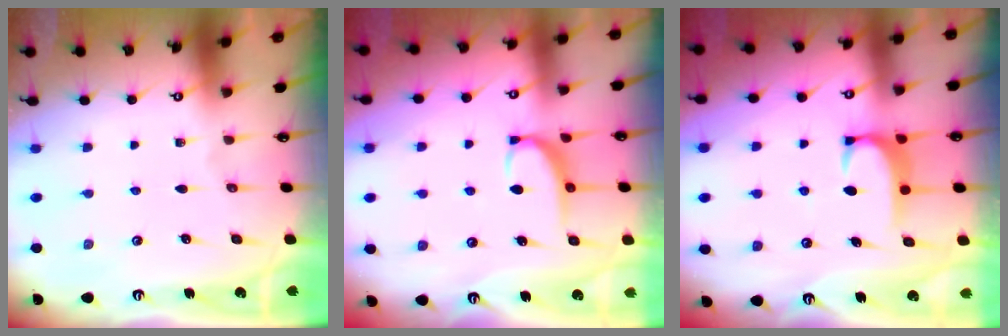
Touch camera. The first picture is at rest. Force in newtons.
{"total": 2.9, "press": 2.7, "slide": 0.9}
{"total": 1.9, "press": 1.8, "slide": 0.5}